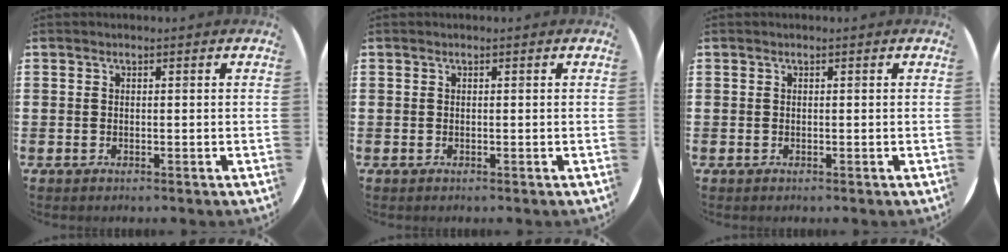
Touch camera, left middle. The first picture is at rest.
{"total": 0.0}
{"total": 0.0}